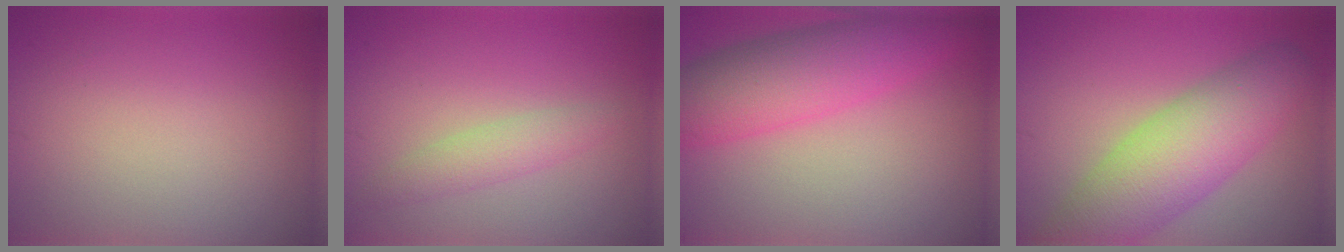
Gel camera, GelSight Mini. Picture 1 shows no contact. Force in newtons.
{"total": 2.1, "press": 2.1, "slide": 0.1}
{"total": 7.2, "press": 7.2, "slide": 0.3}
{"total": 8.1, "press": 8.1, "slide": 0.4}